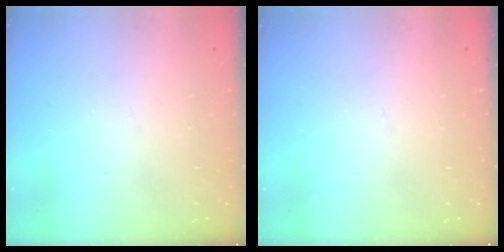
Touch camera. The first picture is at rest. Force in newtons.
{"total": 0.0}